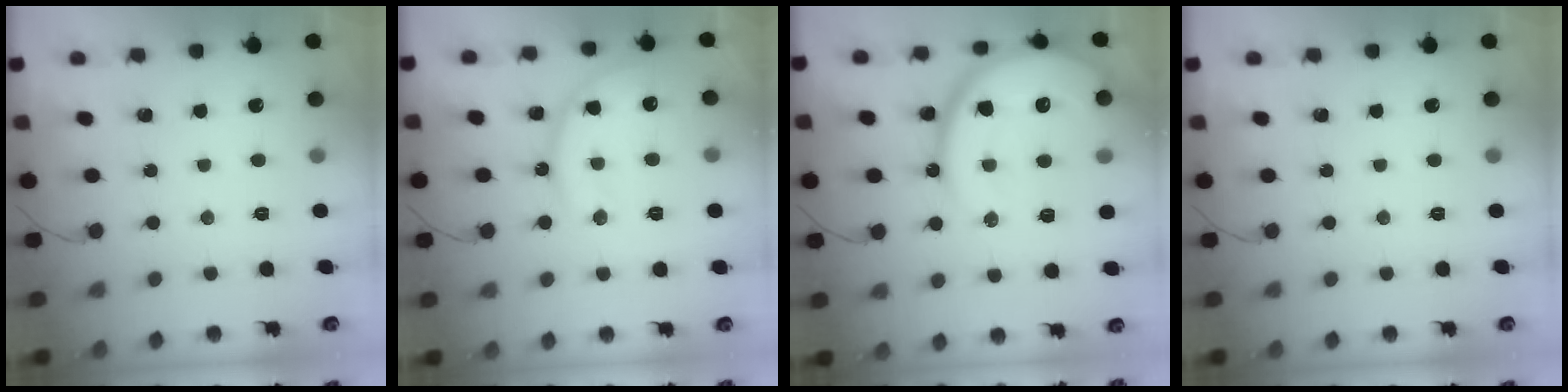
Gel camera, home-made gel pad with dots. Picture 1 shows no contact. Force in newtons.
{"total": 13.2, "press": 13.1, "slide": 1.2}
{"total": 22.6, "press": 22.5, "slide": 1.9}
{"total": 0.0}